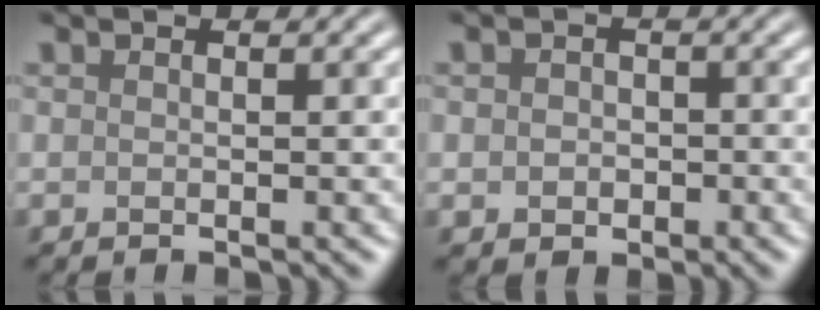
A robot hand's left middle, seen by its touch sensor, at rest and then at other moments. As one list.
[{"total": 1.9, "force": [-0.3, 1.6, 1.0], "torque": [-0.011, -0.006, -0.008]}]